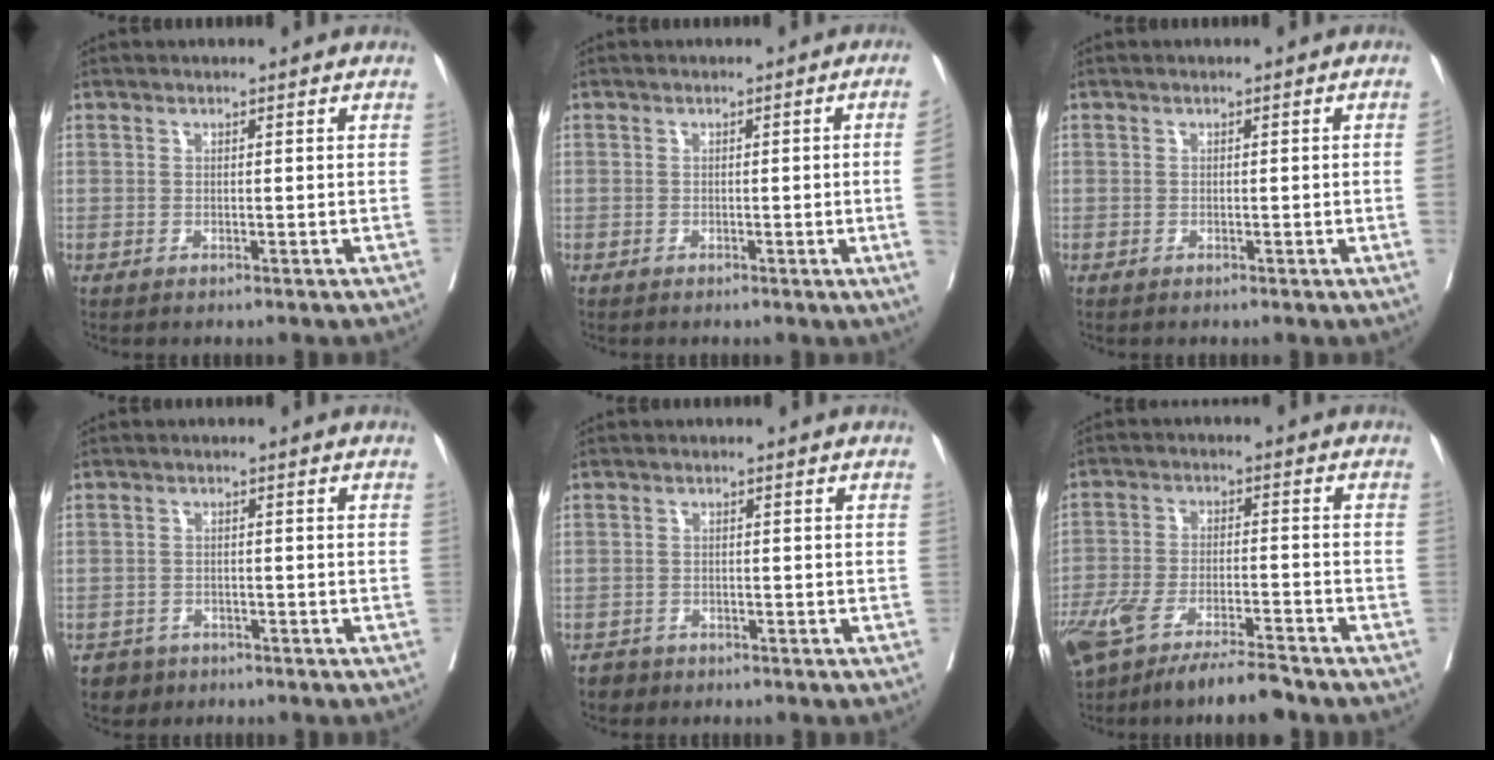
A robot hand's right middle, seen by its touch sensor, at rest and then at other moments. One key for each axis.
{"total": 3.8, "fx": -0.6, "fy": -1.2, "fz": 3.6, "tx": -0.041, "ty": -0.008, "tz": -0.006}
{"total": 1.0, "fx": -0.1, "fy": -0.2, "fz": 1.0, "tx": -0.018, "ty": -0.001, "tz": 0.002}
{"total": 3.2, "fx": -2.2, "fy": 2.3, "fz": 0.0, "tx": -0.003, "ty": 0.007, "tz": -0.036}
{"total": 2.0, "fx": -1.6, "fy": 1.3, "fz": 0.0, "tx": -0.007, "ty": 0.004, "tz": -0.028}
{"total": 12.2, "fx": -9.4, "fy": 1.9, "fz": 7.6, "tx": -0.141, "ty": -0.019, "tz": -0.161}